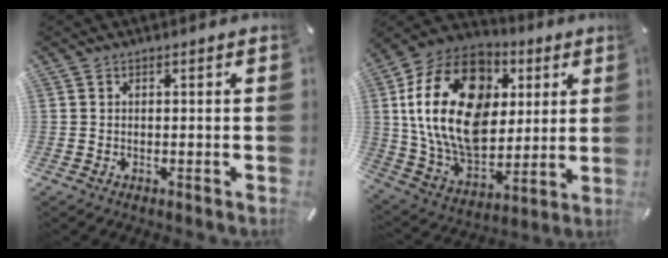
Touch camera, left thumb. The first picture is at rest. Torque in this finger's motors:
{"motor_torque": [2.37, 2.31, 1.71, -1.05, 1.06]}